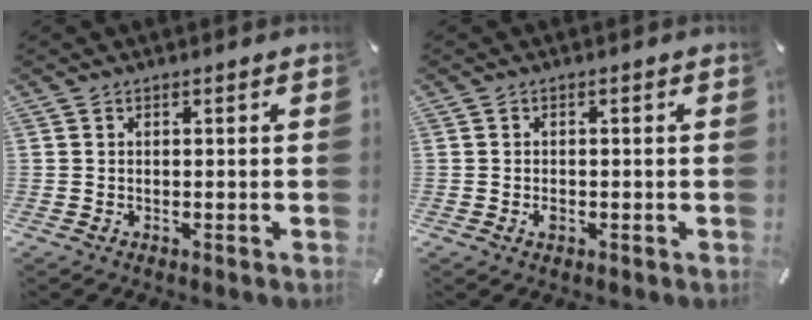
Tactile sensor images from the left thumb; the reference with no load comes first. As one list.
[{"total": 1.2, "force": [-0.5, 0.8, 0.8], "torque": [-0.016, 0.000, -0.010]}]